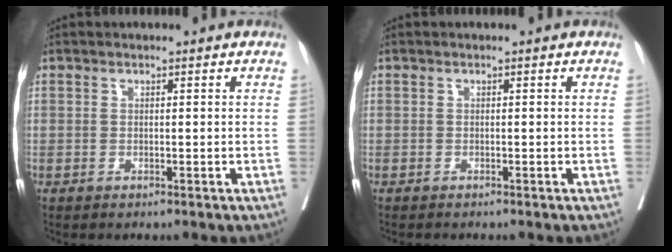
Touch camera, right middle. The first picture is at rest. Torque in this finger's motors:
{"motor_torque": [0.05, -0.09, 0.01, 0.01]}